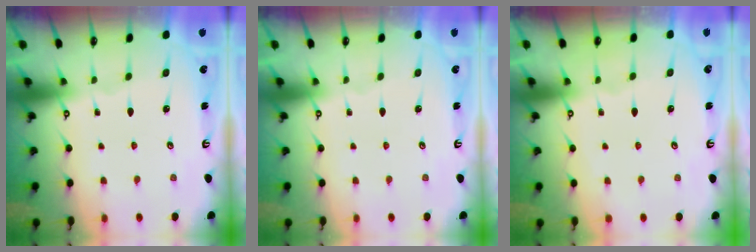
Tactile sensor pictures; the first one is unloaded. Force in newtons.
{"total": 0.0}
{"total": 3.7, "press": 3.7, "slide": 0.1}